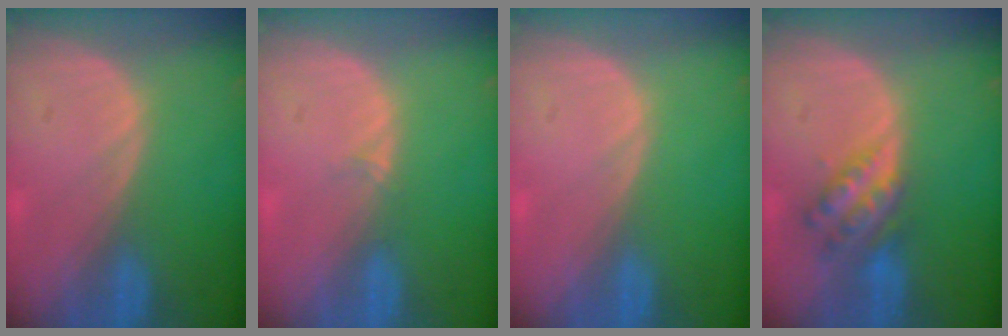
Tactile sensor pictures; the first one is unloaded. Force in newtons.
{"total": 0.9, "press": 0.6, "slide": 0.7}
{"total": 0.0}
{"total": 6.1, "press": 5.4, "slide": 3.0}